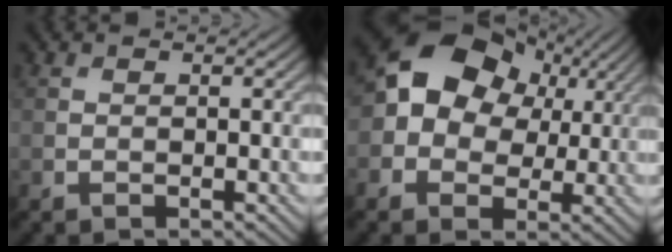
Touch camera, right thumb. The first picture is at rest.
{"total": 10.5, "force": [2.2, 8.5, 5.8], "torque": [-0.105, 0.002, 0.017]}